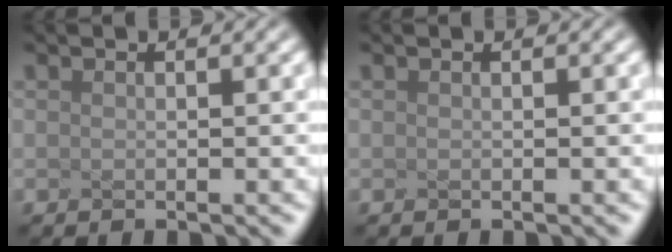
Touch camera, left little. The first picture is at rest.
{"total": 0.0}